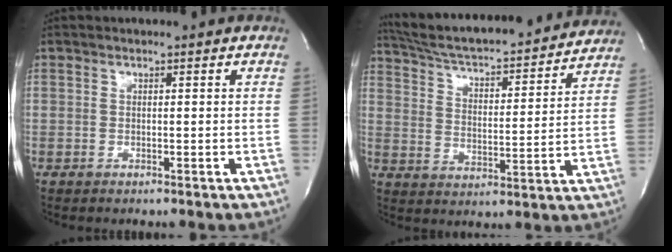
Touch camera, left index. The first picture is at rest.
{"total": 24.0, "force": [22.0, 3.3, 8.9], "torque": [-0.147, -0.009, 0.308]}